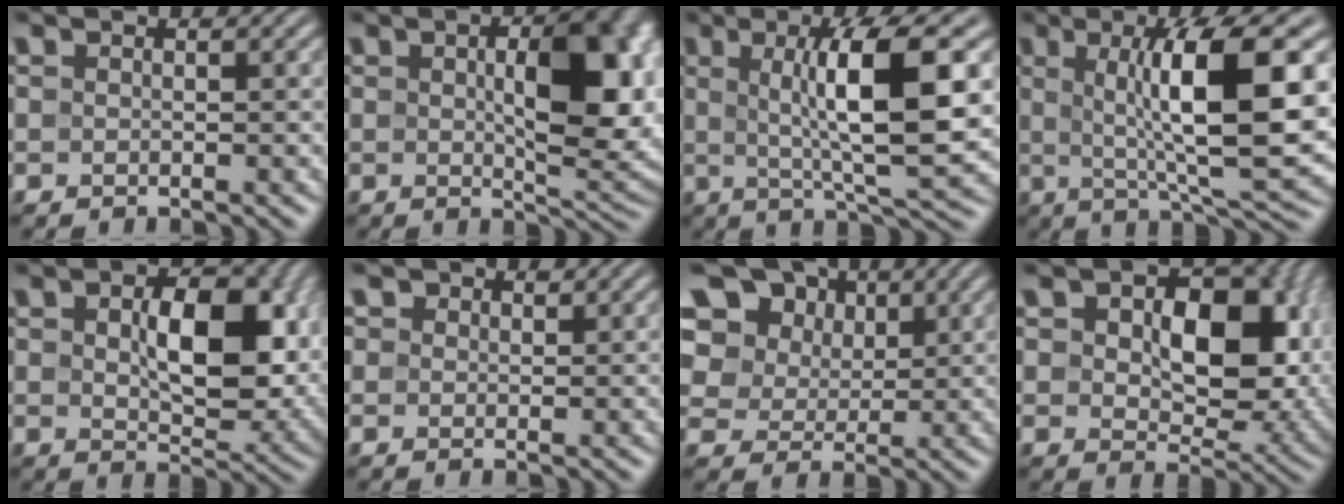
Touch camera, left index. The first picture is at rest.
{"total": 10.0, "force": [1.2, 4.3, 8.9], "torque": [-0.121, -0.001, 0.024]}
{"total": 10.3, "force": [1.8, 2.2, 10.0], "torque": [-0.141, 0.001, 0.034]}
{"total": 11.8, "force": [2.0, 2.6, 11.3], "torque": [-0.164, 0.004, 0.037]}
{"total": 9.0, "force": [1.0, 5.0, 7.4], "torque": [-0.114, -0.006, 0.022]}
{"total": 1.9, "force": [1.2, 1.3, 0.6], "torque": [-0.011, 0.001, 0.010]}
{"total": 12.5, "force": [6.6, 8.8, 6.0], "torque": [-0.140, 0.025, 0.118]}
{"total": 12.0, "force": [1.9, 7.6, 9.1], "torque": [-0.123, -0.005, 0.040]}